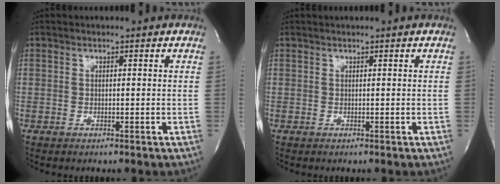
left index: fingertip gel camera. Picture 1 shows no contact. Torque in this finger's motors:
{"motor_torque": [-0.01, -0.29, 0.07, 0.00]}